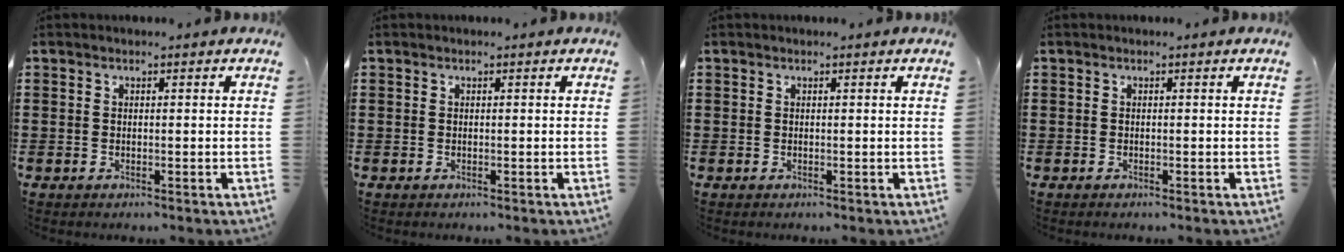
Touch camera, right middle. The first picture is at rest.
{"total": 0.0}
{"total": 0.0}
{"total": 0.0}